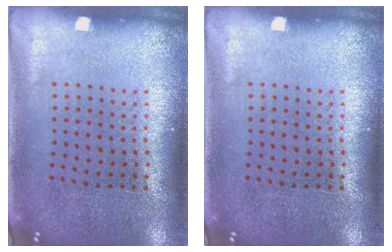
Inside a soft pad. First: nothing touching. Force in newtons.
{"total": 0.0}